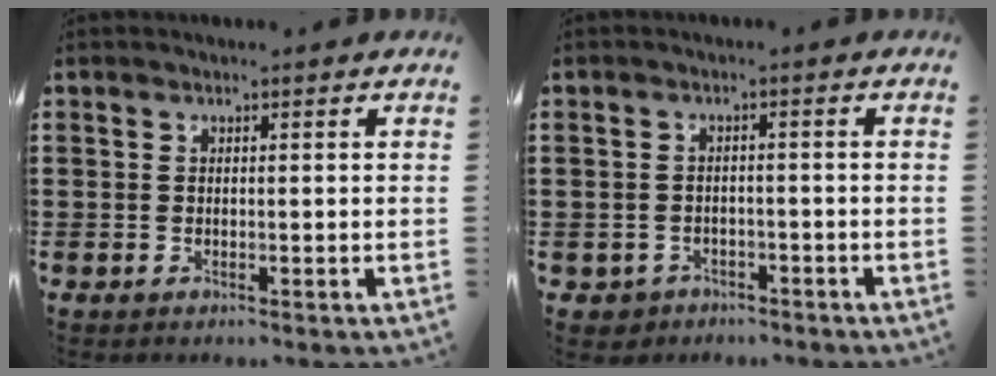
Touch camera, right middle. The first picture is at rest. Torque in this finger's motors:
{"motor_torque": [-0.03, -0.05, 0.04, -0.01]}